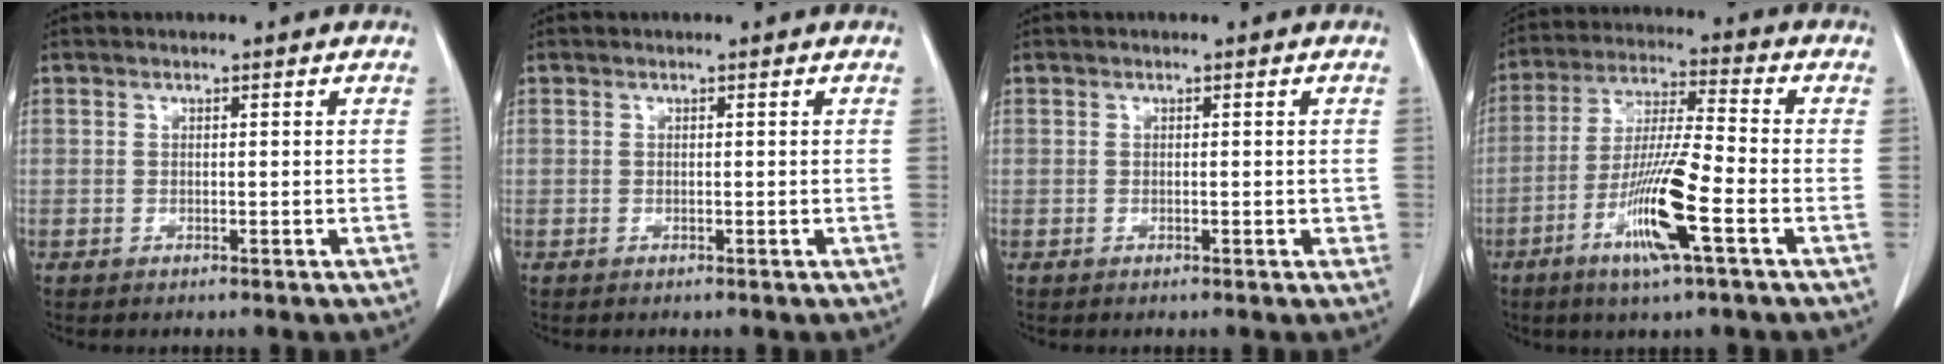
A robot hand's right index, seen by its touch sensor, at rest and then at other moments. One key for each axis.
{"total": 0.0}
{"total": 1.2, "fx": -0.2, "fy": 0.6, "fz": 1.0, "tx": -0.010, "ty": 0.002, "tz": -0.003}
{"total": 12.4, "fx": -5.1, "fy": 0.2, "fz": 11.3, "tx": -0.221, "ty": -0.015, "tz": -0.098}